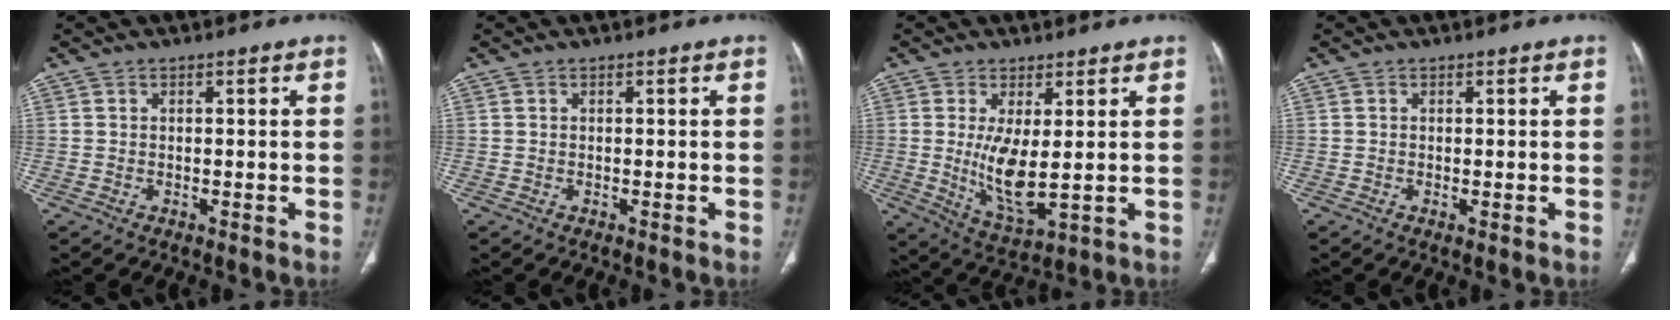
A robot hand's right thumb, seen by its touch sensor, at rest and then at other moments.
{"total": 0.0}
{"total": 8.4, "force": [0.6, 2.7, 7.9], "torque": [-0.154, -0.031, 0.026]}
{"total": 0.6, "force": [-0.1, 0.2, 0.6], "torque": [-0.017, -0.004, -0.002]}